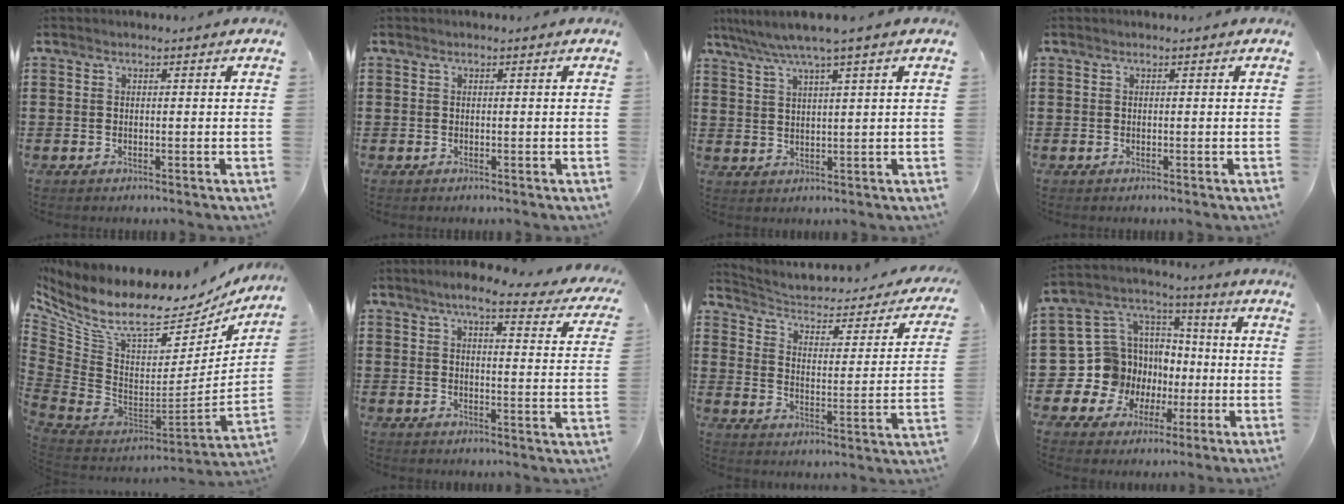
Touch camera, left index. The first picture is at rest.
{"total": 0.0}
{"total": 4.4, "force": [3.0, -0.6, 3.2], "torque": [-0.069, -0.010, 0.050]}
{"total": 0.0}
{"total": 10.9, "force": [7.4, 3.9, 7.0], "torque": [-0.159, -0.071, 0.122]}
{"total": 6.2, "force": [5.0, 0.5, 3.6], "torque": [-0.077, -0.018, 0.084]}
{"total": 2.7, "force": [2.0, 0.9, 1.5], "torque": [-0.046, -0.027, 0.024]}
{"total": 11.9, "force": [-2.2, 11.5, 2.3], "torque": [-0.099, -0.013, -0.019]}